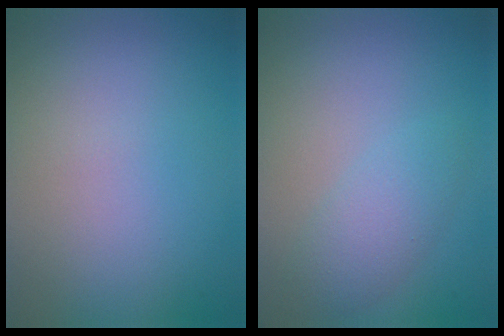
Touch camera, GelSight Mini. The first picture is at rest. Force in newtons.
{"total": 1.7, "press": 1.7, "slide": 0.0}